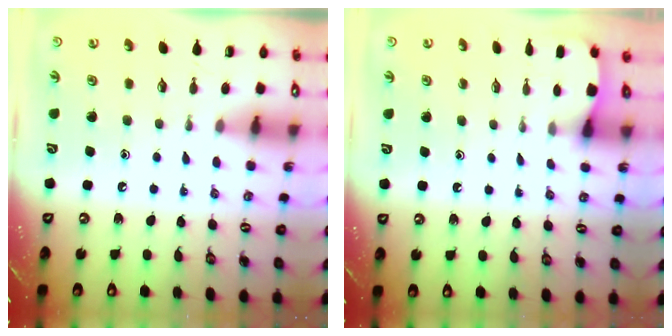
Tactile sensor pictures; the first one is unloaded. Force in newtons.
{"total": 1.2, "press": 1.2, "slide": 0.0}